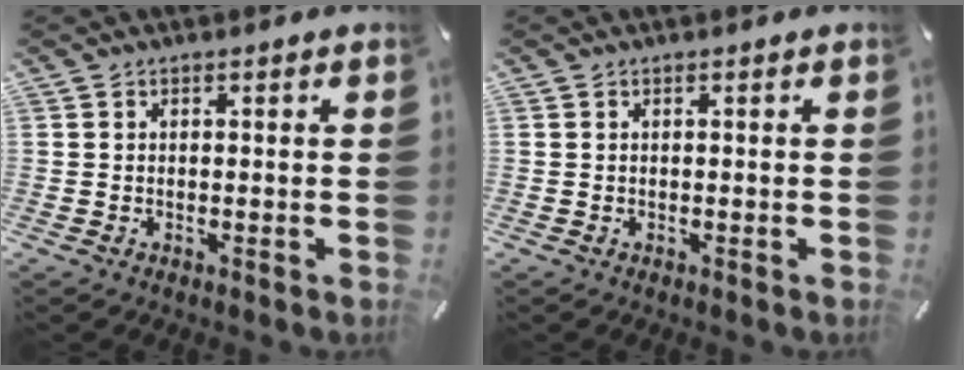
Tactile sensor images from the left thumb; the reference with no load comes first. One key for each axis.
{"total": 0.0}